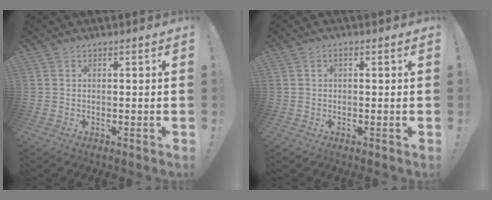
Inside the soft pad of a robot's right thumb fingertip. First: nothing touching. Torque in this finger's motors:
{"motor_torque": [0.10, 0.56, 0.22, 0.00, 0.01]}